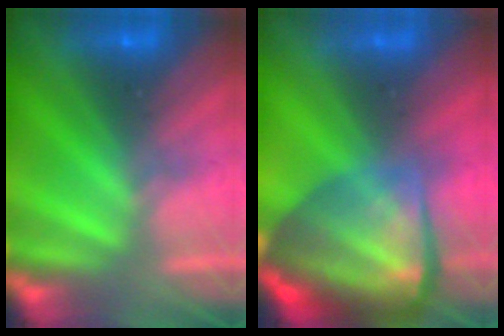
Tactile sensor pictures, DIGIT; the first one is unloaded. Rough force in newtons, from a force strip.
{"total": 5.7}